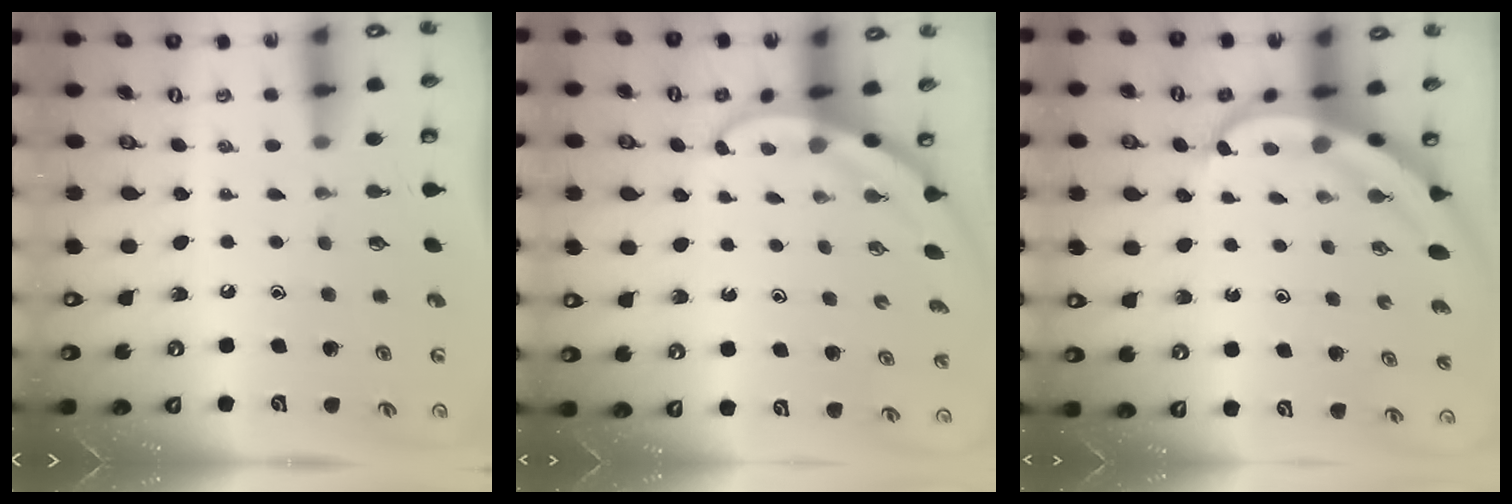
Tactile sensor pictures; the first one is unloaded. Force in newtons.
{"total": 3.0, "press": 3.0, "slide": 0.2}
{"total": 5.7, "press": 5.7, "slide": 0.6}